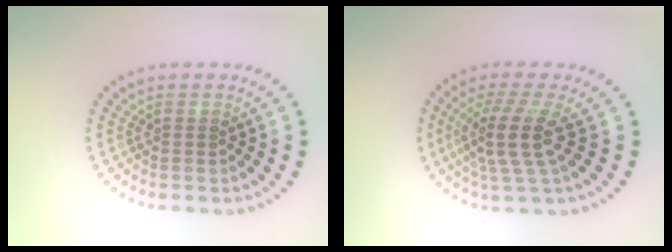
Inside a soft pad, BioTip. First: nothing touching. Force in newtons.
{"total": 4.2, "press": 3.2, "slide": 2.8}